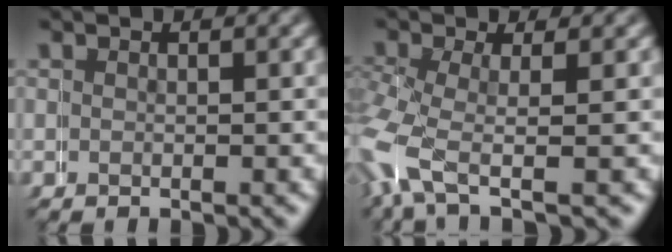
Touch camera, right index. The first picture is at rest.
{"total": 4.8, "force": [-1.8, 2.6, 3.6], "torque": [-0.104, -0.024, -0.018]}